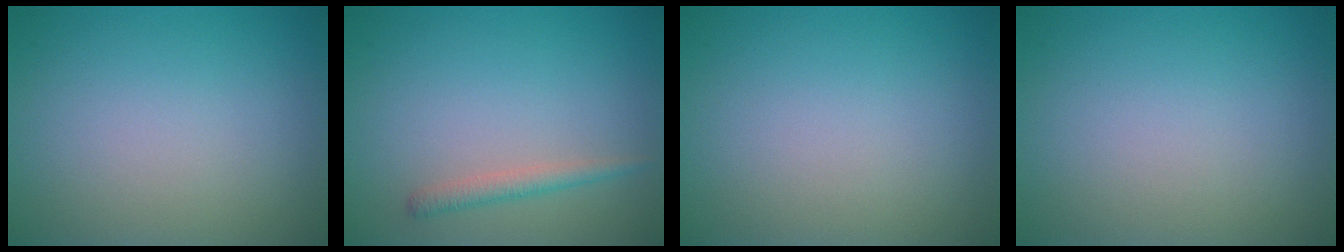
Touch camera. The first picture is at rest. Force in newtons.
{"total": 1.5, "press": 1.5, "slide": 0.1}
{"total": 0.0}
{"total": 0.0}